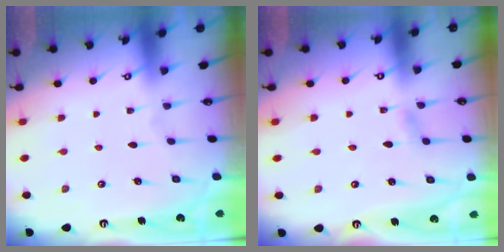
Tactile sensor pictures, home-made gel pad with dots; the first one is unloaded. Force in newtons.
{"total": 2.4, "press": 2.4, "slide": 0.3}